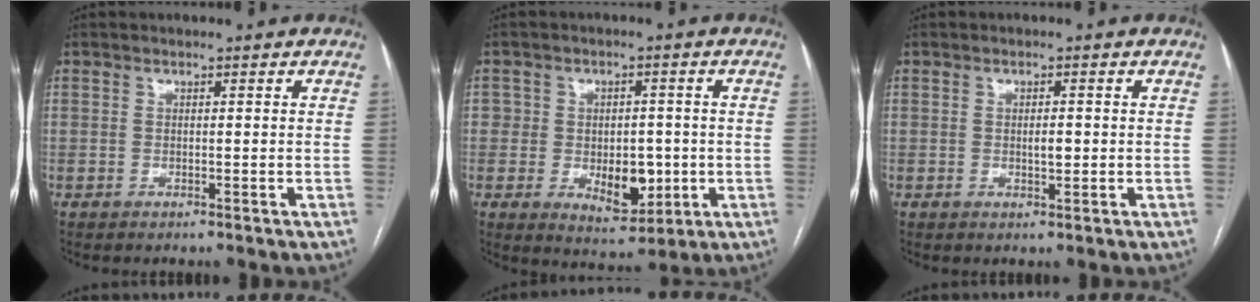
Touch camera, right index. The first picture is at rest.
{"total": 8.0, "force": [-1.4, 5.3, 5.9], "torque": [-0.072, 0.004, -0.012]}
{"total": 1.7, "force": [0.0, 0.4, 1.6], "torque": [-0.029, 0.000, 0.001]}